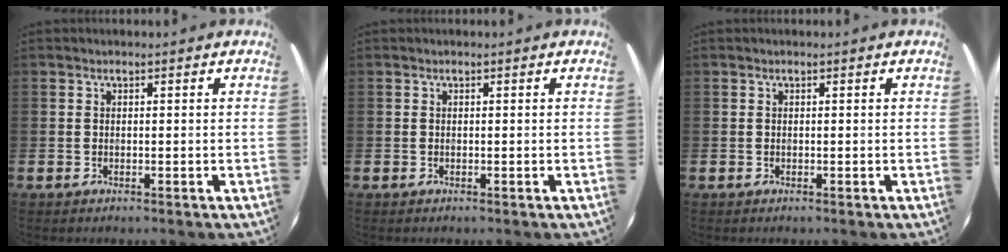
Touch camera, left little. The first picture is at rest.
{"total": 0.0}
{"total": 0.0}